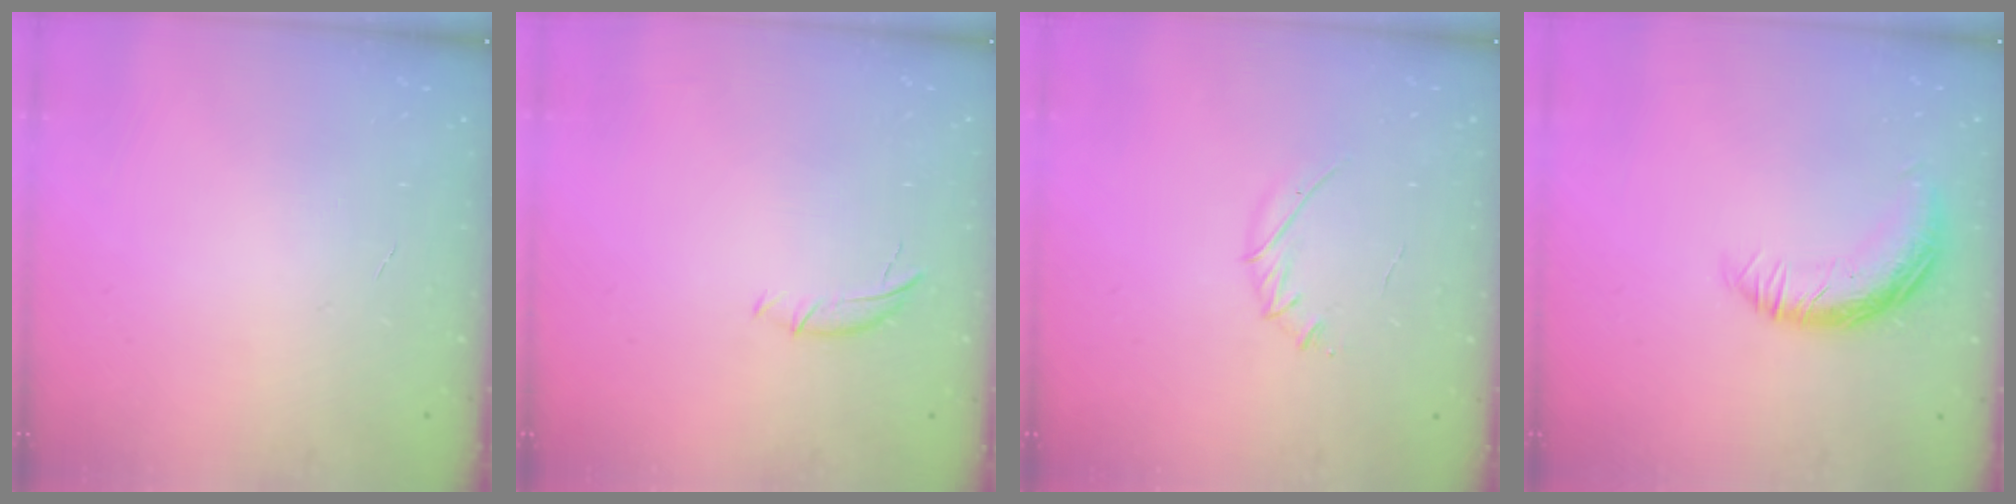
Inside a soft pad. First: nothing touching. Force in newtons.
{"total": 4.5, "press": 4.4, "slide": 0.7}
{"total": 4.3, "press": 4.1, "slide": 1.1}
{"total": 12.0, "press": 12.0, "slide": 0.6}